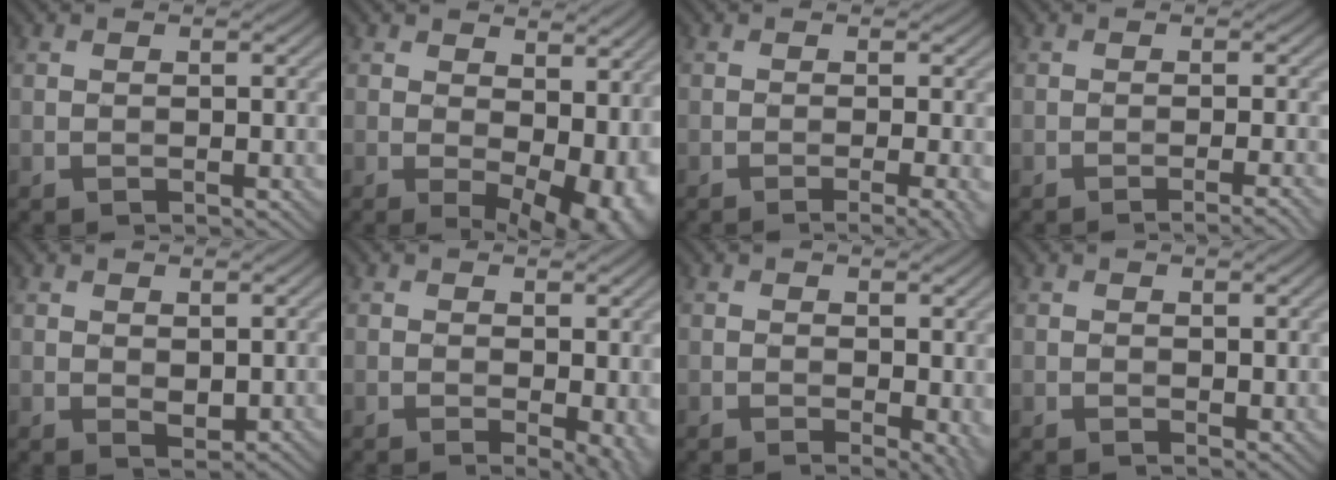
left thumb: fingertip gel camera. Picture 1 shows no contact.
{"total": 12.9, "force": [-0.2, 7.4, 10.6], "torque": [-0.121, -0.021, 0.035]}
{"total": 3.3, "force": [-1.2, 0.6, 3.0], "torque": [-0.038, 0.007, -0.025]}
{"total": 2.7, "force": [-1.4, 0.4, 2.2], "torque": [-0.028, 0.009, -0.030]}
{"total": 1.6, "force": [0.5, 0.9, 1.1], "torque": [-0.022, -0.004, 0.014]}
{"total": 3.4, "force": [-0.3, 1.3, 3.1], "torque": [-0.037, -0.004, -0.003]}
{"total": 3.1, "force": [-0.2, 1.5, 2.8], "torque": [-0.031, -0.003, -0.001]}
{"total": 1.1, "force": [0.6, 0.6, 0.7], "torque": [-0.009, -0.003, 0.015]}